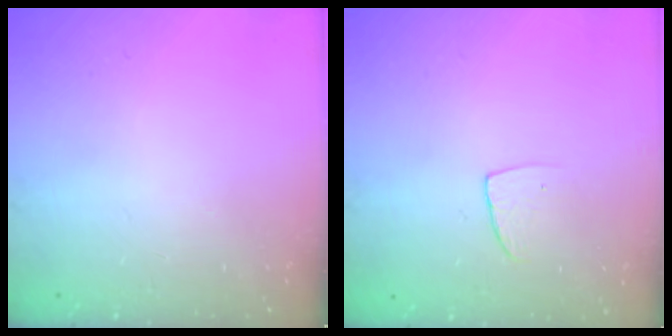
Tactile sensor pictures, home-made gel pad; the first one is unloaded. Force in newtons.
{"total": 4.9, "press": 4.8, "slide": 0.4}